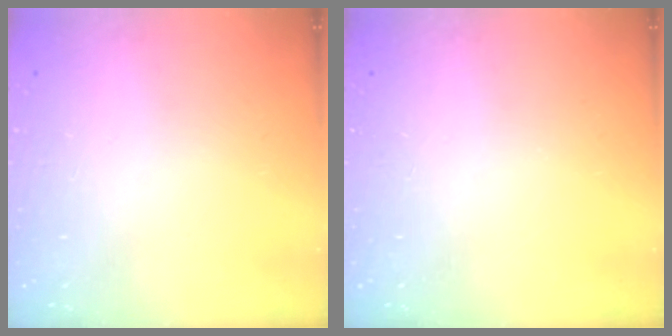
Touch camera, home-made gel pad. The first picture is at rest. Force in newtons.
{"total": 0.0}